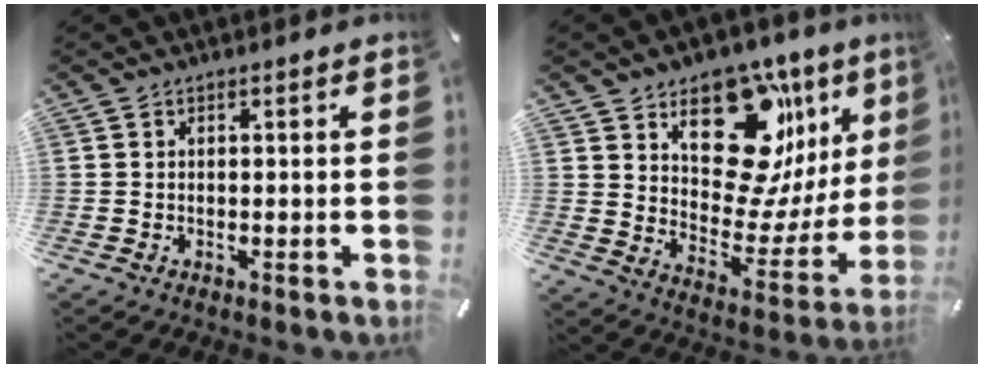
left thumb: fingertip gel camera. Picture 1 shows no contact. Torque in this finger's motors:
{"motor_torque": [2.52, 2.49, 1.42, -1.35, 0.38]}